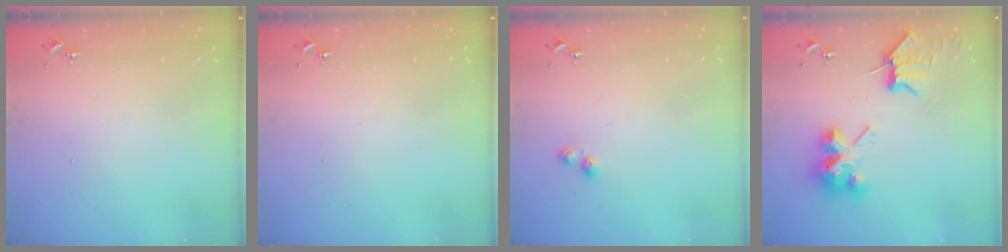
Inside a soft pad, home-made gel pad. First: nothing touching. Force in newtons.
{"total": 0.0}
{"total": 3.0, "press": 3.0, "slide": 0.3}
{"total": 8.6, "press": 8.5, "slide": 0.6}